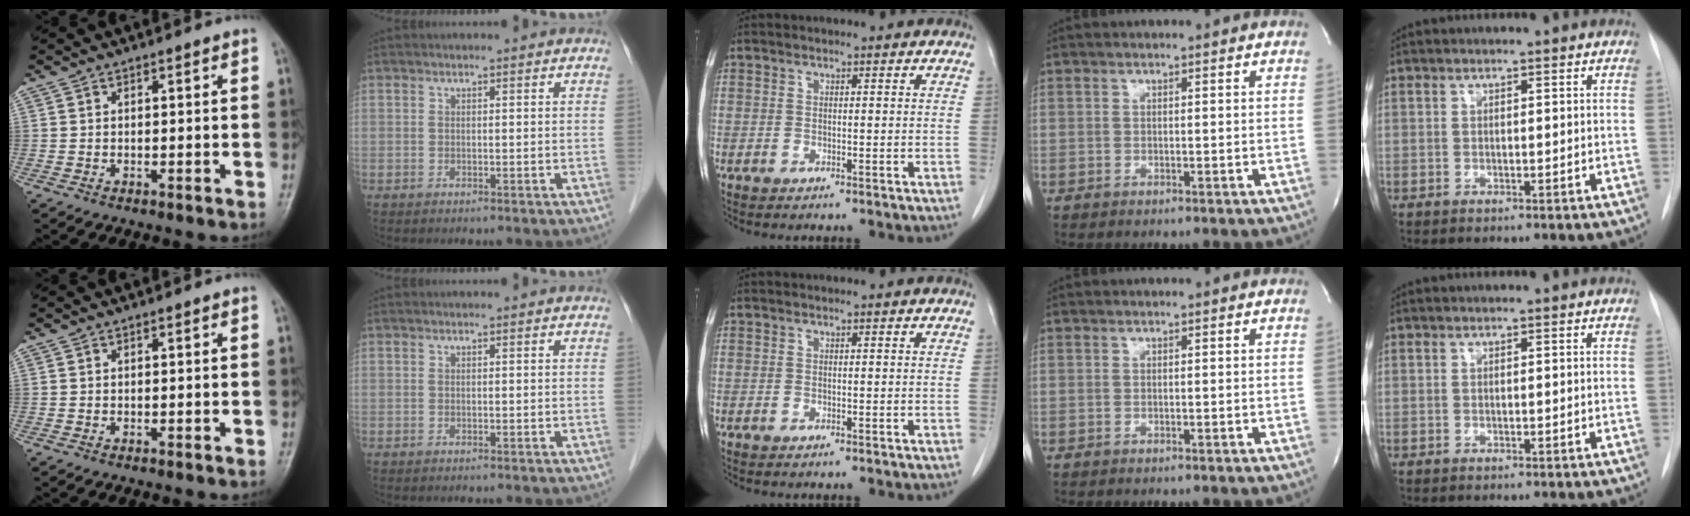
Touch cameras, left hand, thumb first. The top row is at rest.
{}